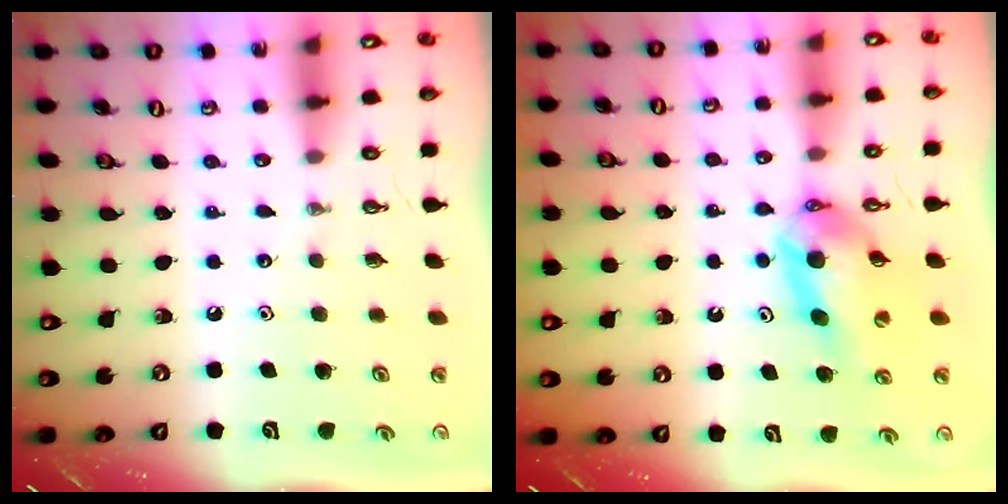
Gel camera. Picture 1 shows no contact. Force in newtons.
{"total": 9.6, "press": 9.6, "slide": 1.0}